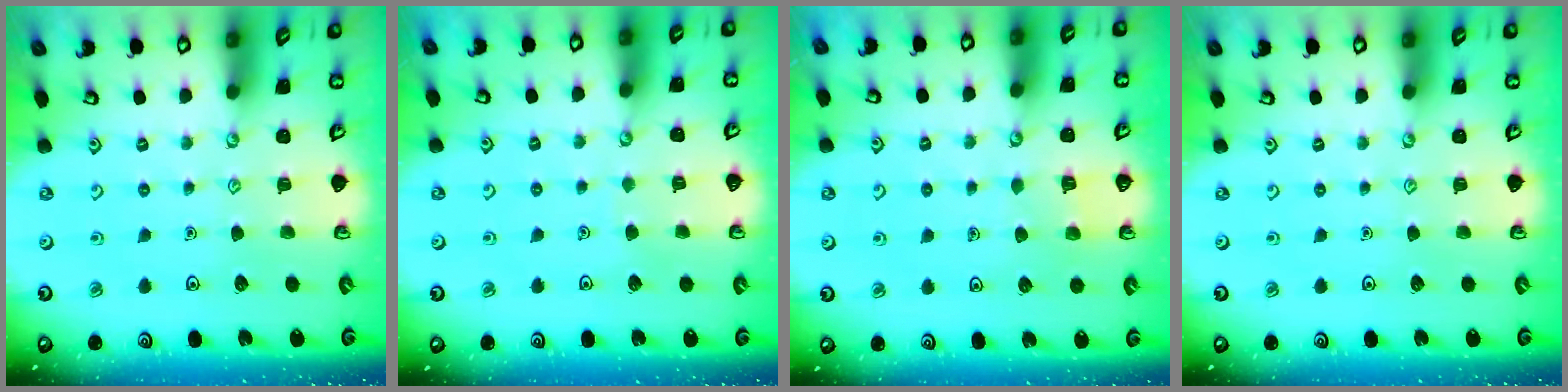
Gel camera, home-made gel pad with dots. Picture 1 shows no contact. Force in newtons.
{"total": 1.4, "press": 1.4, "slide": 0.1}
{"total": 2.6, "press": 2.6, "slide": 0.2}
{"total": 0.0}